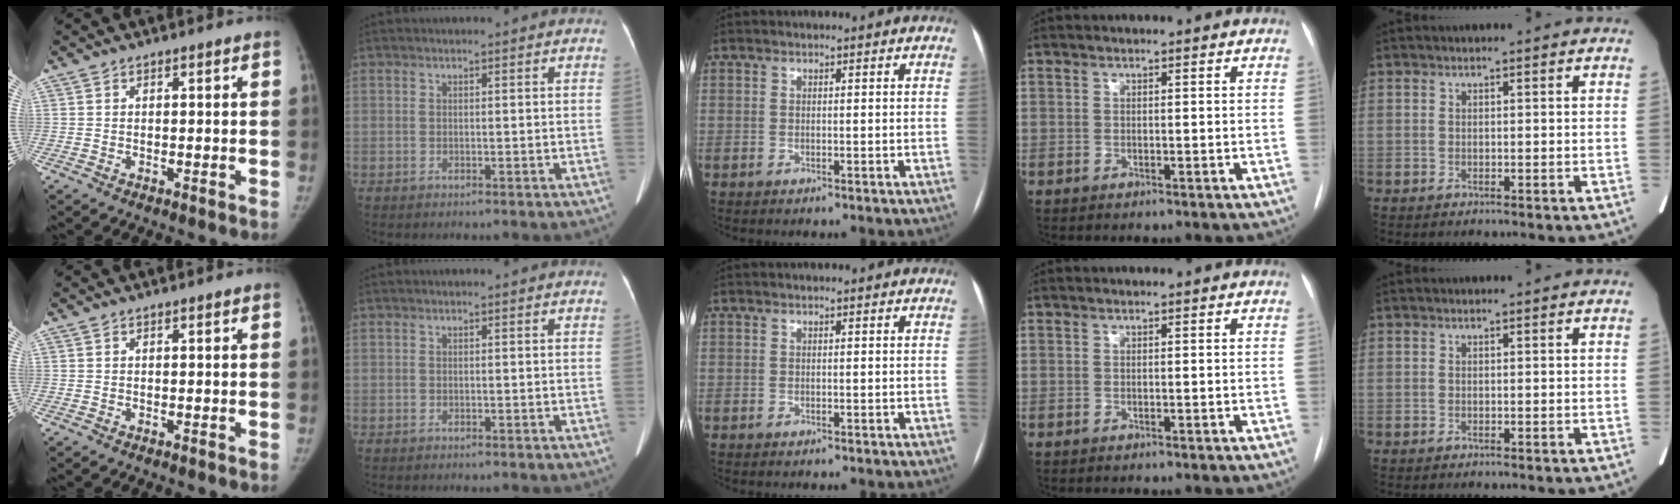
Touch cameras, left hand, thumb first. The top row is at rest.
{}